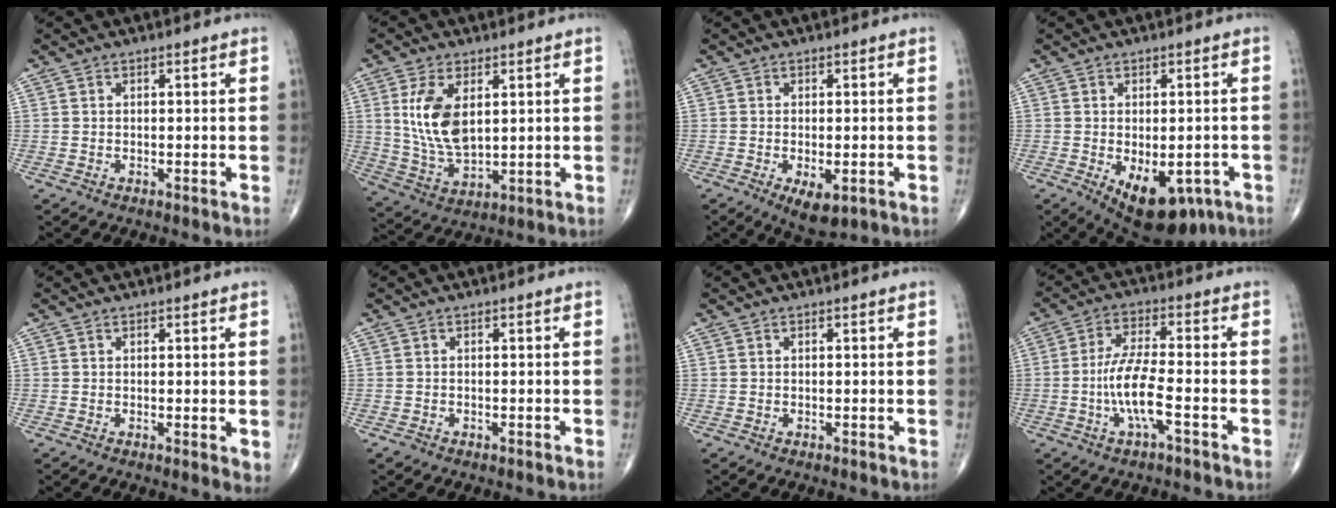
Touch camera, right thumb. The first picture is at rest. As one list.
[{"total": 11.3, "force": [2.9, 6.1, 9.1], "torque": [-0.173, -0.017, 0.066]}, {"total": 5.4, "force": [-2.1, 2.4, 4.4], "torque": [-0.070, -0.008, -0.024]}, {"total": 13.7, "force": [-5.6, 7.3, 10.1], "torque": [-0.134, -0.002, -0.064]}, {"total": 2.0, "force": [0.3, 0.6, 1.9], "torque": [-0.029, -0.009, 0.003]}, {"total": 0.8, "force": [-0.5, 0.5, 0.2], "torque": [-0.006, 0.001, -0.011]}, {"total": 0.0}, {"total": 8.6, "force": [-2.7, 2.0, 7.9], "torque": [-0.170, 0.023, -0.053]}]